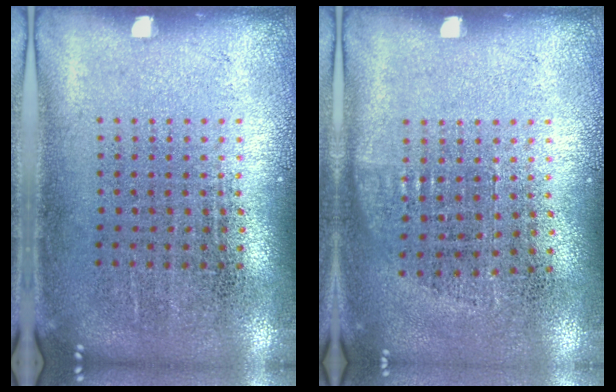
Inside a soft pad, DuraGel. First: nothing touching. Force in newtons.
{"total": 0.7, "press": 0.7, "slide": 0.4}